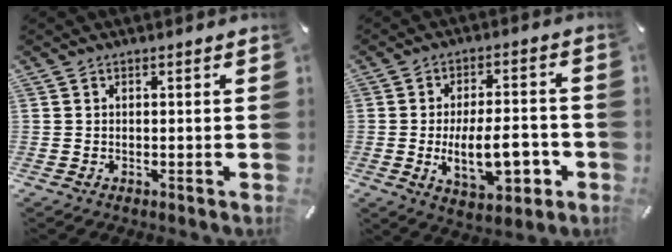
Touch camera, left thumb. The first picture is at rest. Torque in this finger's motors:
{"motor_torque": [0.64, 1.93, 0.70, -0.32, 0.16]}